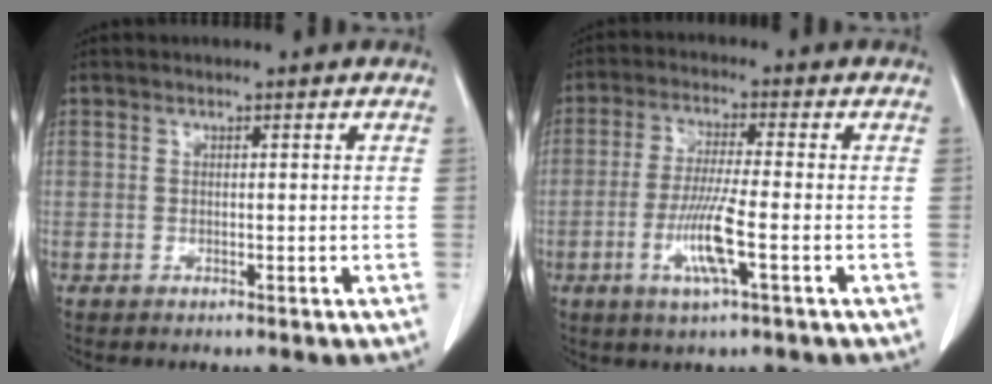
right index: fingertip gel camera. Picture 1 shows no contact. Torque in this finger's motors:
{"motor_torque": [1.32, -0.53, 0.27, 0.09]}